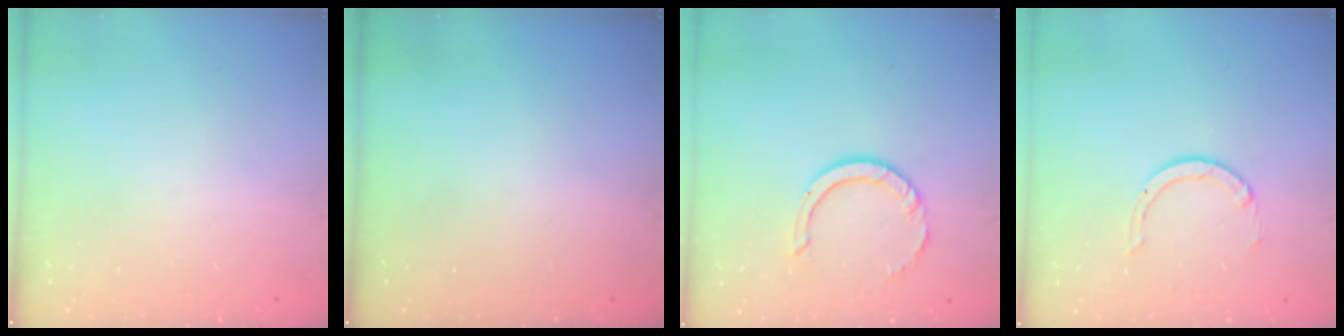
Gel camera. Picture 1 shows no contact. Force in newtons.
{"total": 0.0}
{"total": 7.2, "press": 7.2, "slide": 0.5}
{"total": 1.5, "press": 1.5, "slide": 0.2}